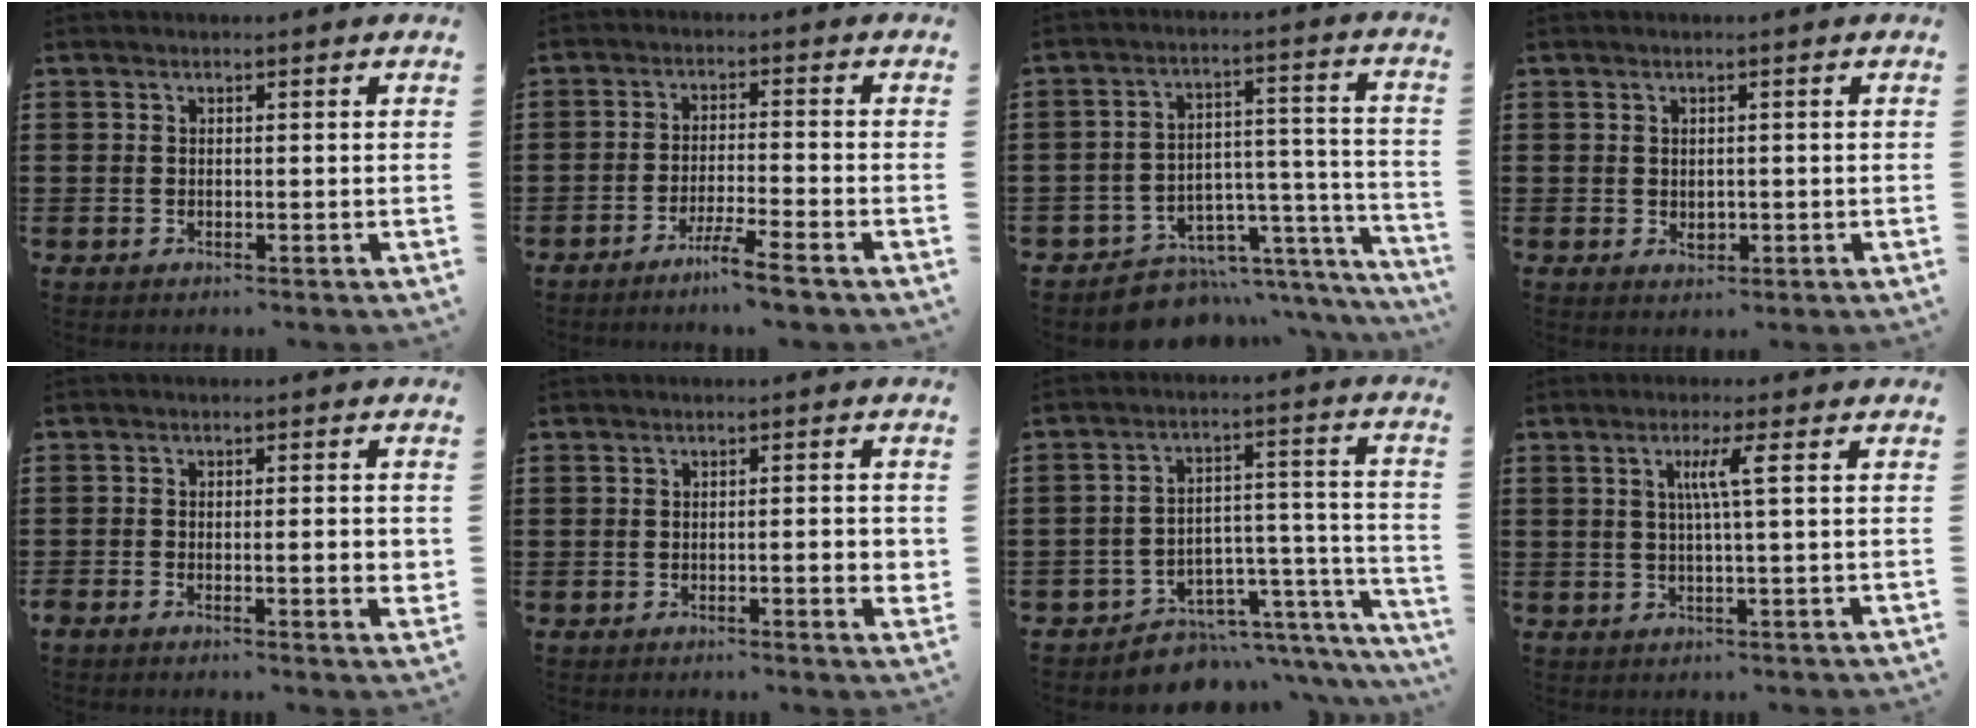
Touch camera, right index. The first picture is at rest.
{"total": 4.9, "force": [-4.0, -0.7, 2.6], "torque": [-0.057, -0.016, -0.077]}
{"total": 6.2, "force": [-5.1, 3.2, 1.0], "torque": [-0.021, 0.012, -0.092]}
{"total": 1.3, "force": [0.1, 1.0, 0.9], "torque": [-0.017, 0.005, 0.001]}
{"total": 3.3, "force": [-1.0, 0.6, 3.1], "torque": [-0.049, -0.003, -0.017]}
{"total": 3.2, "force": [-0.6, 0.5, 3.1], "torque": [-0.048, -0.002, -0.012]}
{"total": 5.4, "force": [-4.4, 2.8, 1.2], "torque": [-0.028, 0.003, -0.081]}
{"total": 4.1, "force": [0.9, -0.2, 4.0], "torque": [-0.079, -0.001, 0.009]}